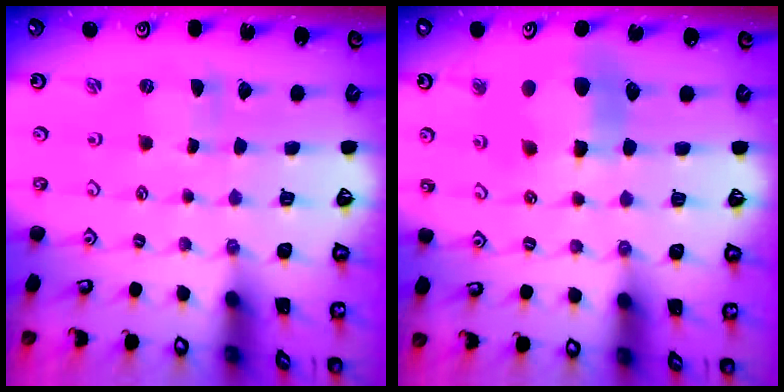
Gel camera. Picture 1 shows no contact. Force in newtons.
{"total": 11.1, "press": 11.0, "slide": 1.6}